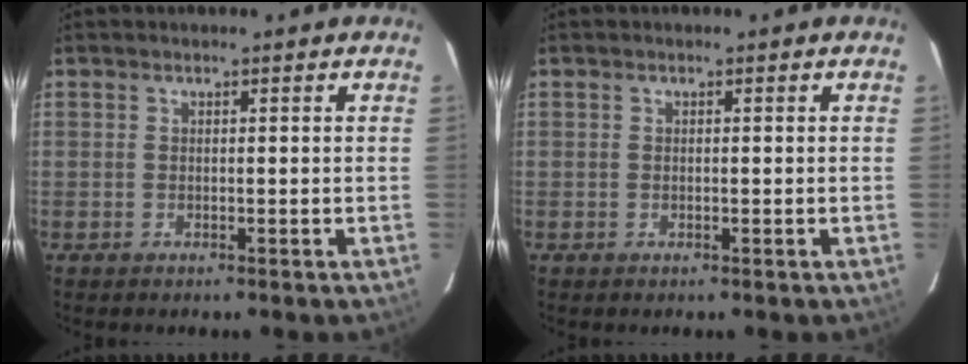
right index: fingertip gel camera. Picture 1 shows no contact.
{"total": 0.0}